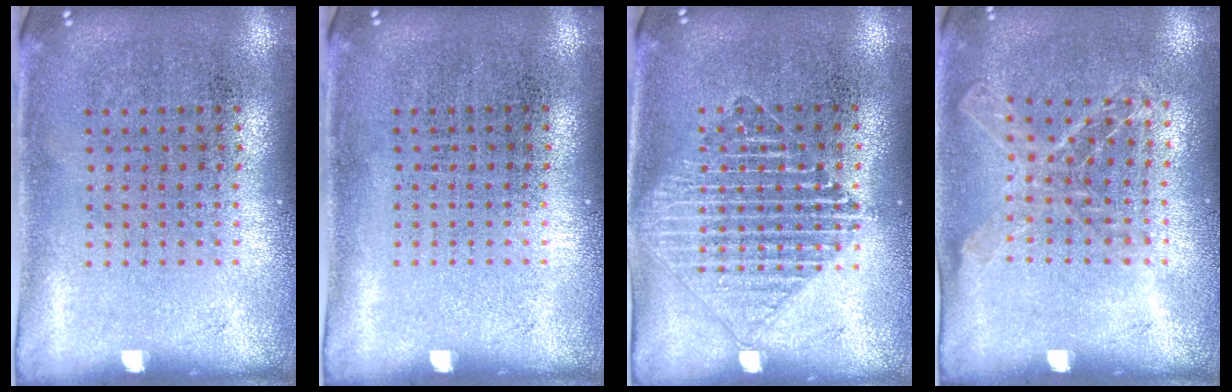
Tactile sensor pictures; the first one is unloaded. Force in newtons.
{"total": 0.0}
{"total": 1.4, "press": 1.4, "slide": 0.3}
{"total": 1.1, "press": 1.1, "slide": 0.1}